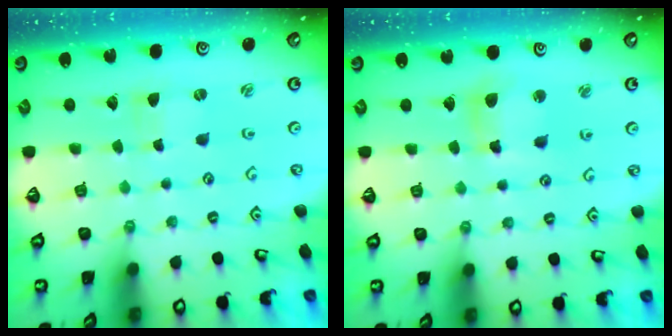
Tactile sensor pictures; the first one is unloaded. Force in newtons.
{"total": 7.0, "press": 7.0, "slide": 0.9}